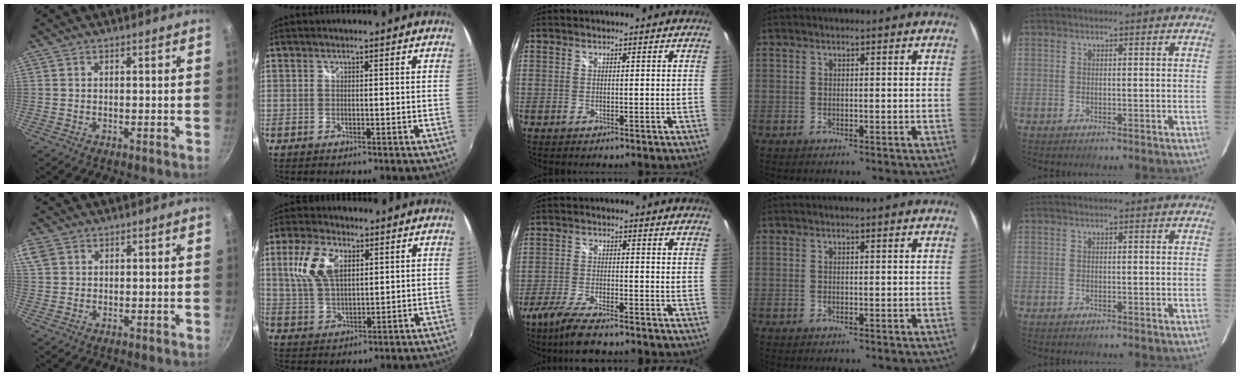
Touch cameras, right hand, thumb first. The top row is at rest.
{"thumb": {"total": 5.8, "force": [2.6, 4.3, 2.9], "torque": [-0.063, 0.015, 0.053]}, "index": {"total": 10.0, "force": [3.5, 5.4, 7.7], "torque": [-0.162, 0.015, 0.073]}, "middle": {"total": 9.5, "force": [-7.6, 2.0, 5.4], "torque": [-0.128, -0.031, -0.137]}}